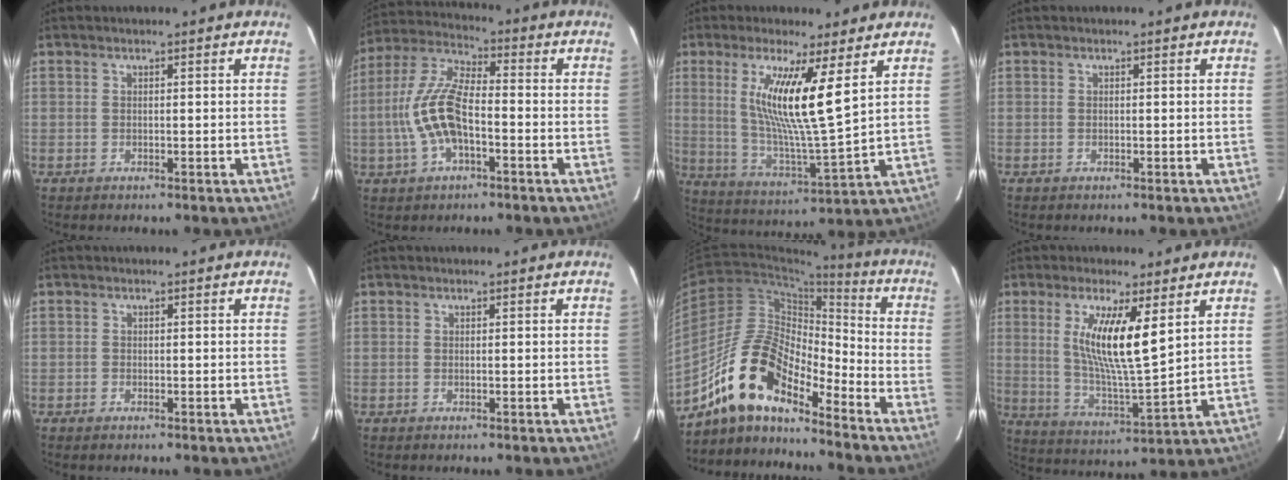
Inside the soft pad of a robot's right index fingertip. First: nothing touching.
{"total": 12.7, "force": [-3.1, 5.1, 11.2], "torque": [-0.238, 0.007, -0.060]}
{"total": 13.8, "force": [5.5, 0.3, 12.6], "torque": [-0.231, -0.019, 0.104]}
{"total": 0.0}
{"total": 0.7, "force": [-0.6, 0.3, 0.2], "torque": [-0.004, 0.001, -0.012]}
{"total": 0.0}
{"total": 15.3, "force": [-12.0, 4.9, 8.0], "torque": [-0.144, 0.008, -0.240]}
{"total": 12.7, "force": [4.7, 1.9, 11.7], "torque": [-0.218, -0.013, 0.089]}